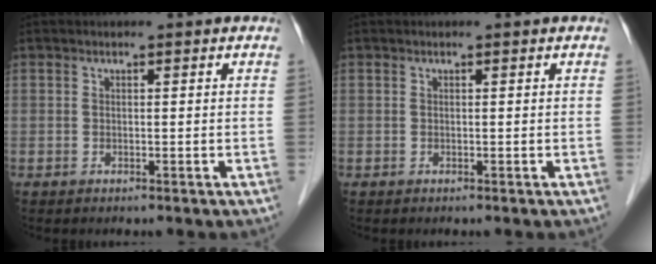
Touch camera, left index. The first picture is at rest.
{"total": 0.0}